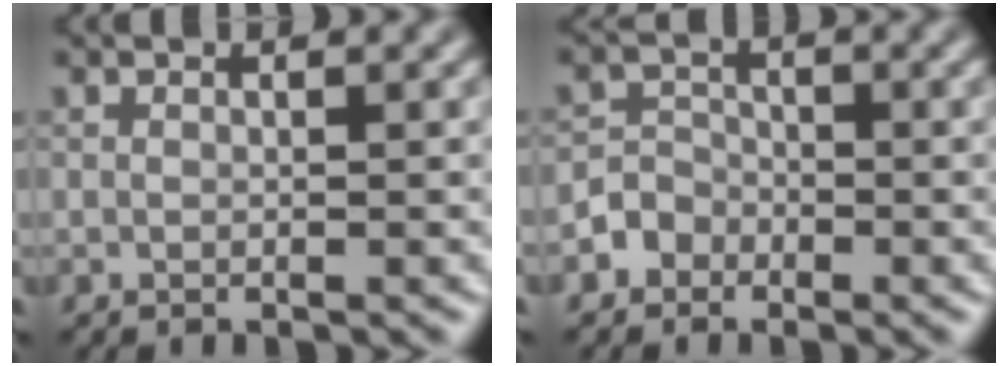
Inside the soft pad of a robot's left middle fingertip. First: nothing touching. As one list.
[{"total": 2.0, "force": [-1.2, 1.6, 0.1], "torque": [0.020, 0.009, -0.030]}]